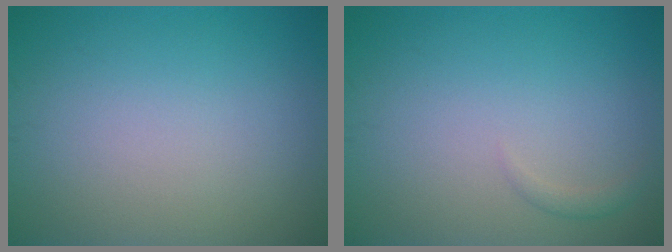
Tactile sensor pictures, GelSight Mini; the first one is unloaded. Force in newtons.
{"total": 0.8, "press": 0.8, "slide": 0.0}